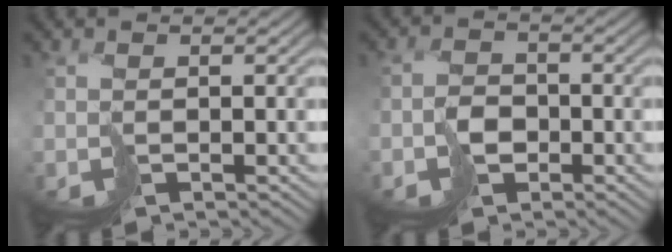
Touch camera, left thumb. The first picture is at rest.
{"total": 2.4, "force": [-1.6, 1.8, 0.4], "torque": [0.000, 0.002, -0.038]}